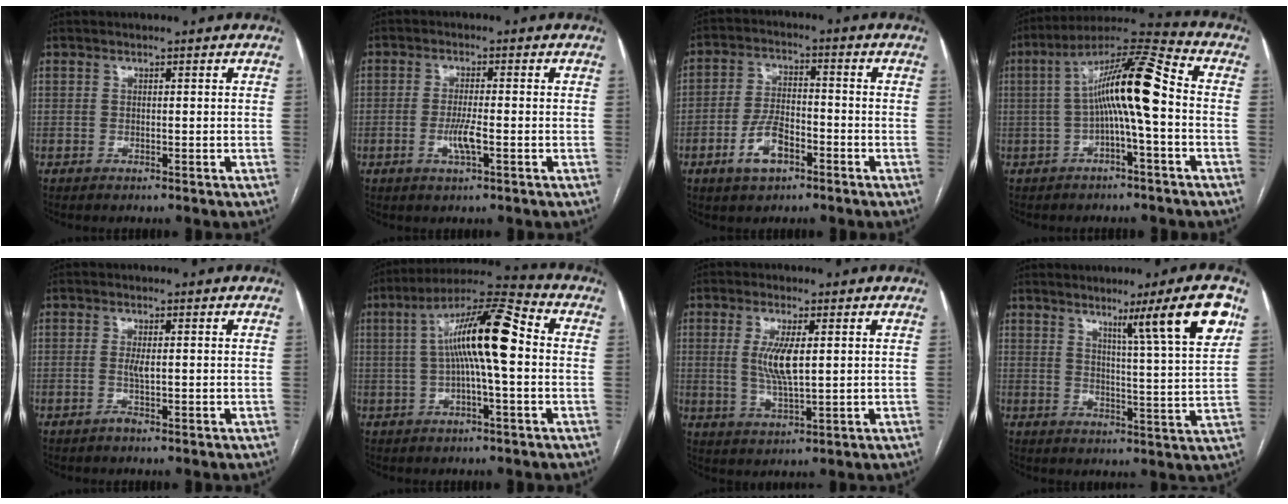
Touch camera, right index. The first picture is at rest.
{"total": 3.7, "force": [-1.2, 0.5, 3.5], "torque": [-0.074, -0.004, -0.022]}
{"total": 7.1, "force": [-3.5, 3.4, 5.1], "torque": [-0.107, 0.008, -0.063]}
{"total": 12.6, "force": [-0.5, 0.8, 12.6], "torque": [-0.221, 0.035, -0.014]}
{"total": 1.5, "force": [-0.4, 0.1, 1.4], "torque": [-0.030, -0.001, -0.007]}
{"total": 13.3, "force": [0.8, 1.5, 13.2], "torque": [-0.233, 0.033, 0.008]}
{"total": 6.3, "force": [1.0, 1.5, 6.1], "torque": [-0.128, -0.004, 0.024]}
{"total": 11.3, "force": [6.2, -1.5, 9.3], "torque": [-0.131, -0.008, 0.090]}